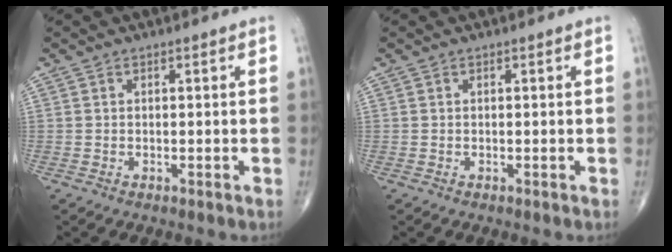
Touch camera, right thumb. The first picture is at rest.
{"total": 0.0}